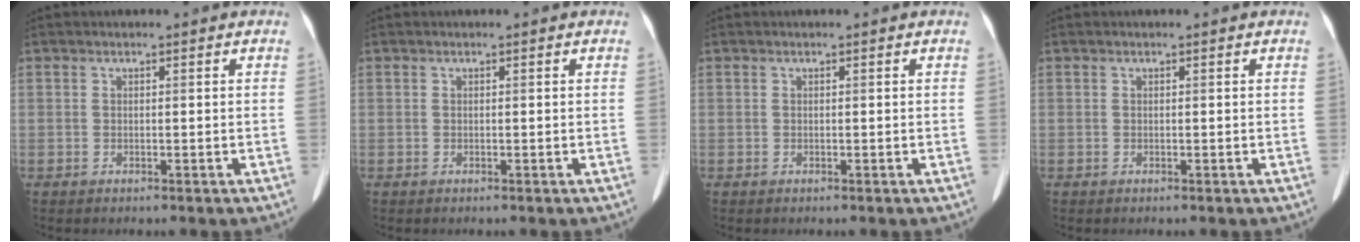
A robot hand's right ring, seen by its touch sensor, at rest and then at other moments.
{"total": 0.0}
{"total": 0.0}
{"total": 0.0}